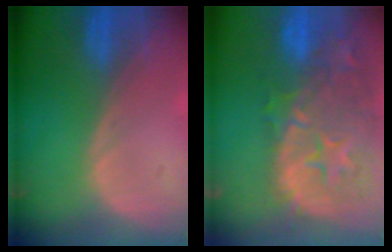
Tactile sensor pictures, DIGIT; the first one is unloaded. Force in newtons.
{"total": 15.3, "press": 12.2, "slide": 9.3}